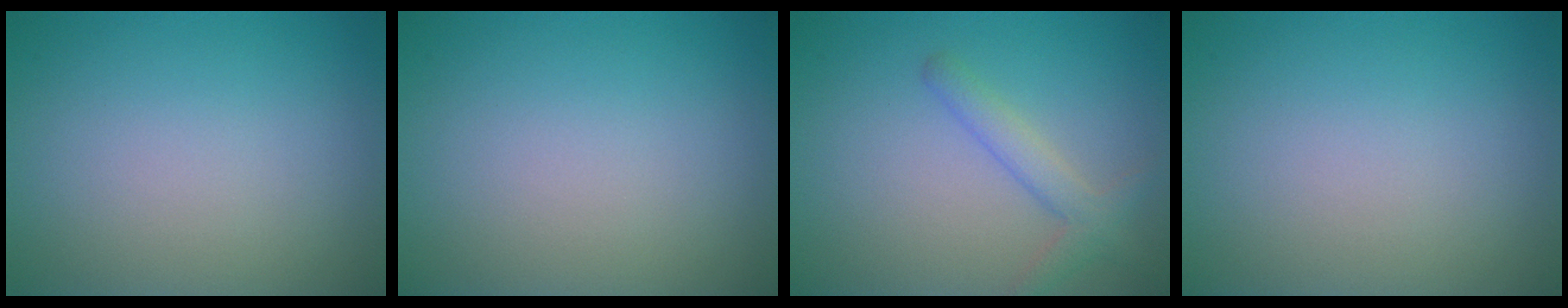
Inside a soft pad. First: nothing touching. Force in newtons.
{"total": 0.0}
{"total": 2.5, "press": 2.5, "slide": 0.1}
{"total": 0.0}